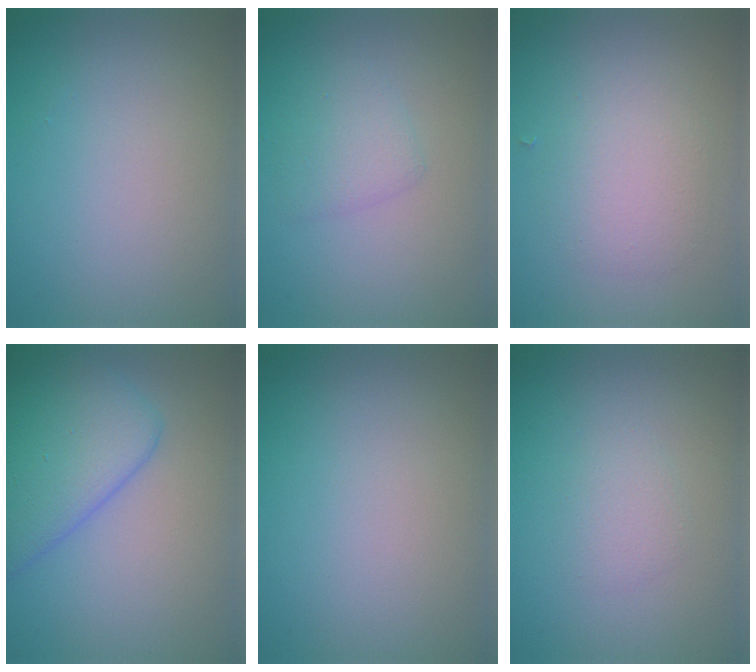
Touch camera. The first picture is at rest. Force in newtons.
{"total": 1.9, "press": 1.9, "slide": 0.1}
{"total": 3.0, "press": 3.0, "slide": 0.1}
{"total": 6.1, "press": 6.1, "slide": 0.1}
{"total": 0.0}
{"total": 1.5, "press": 1.5, "slide": 0.0}